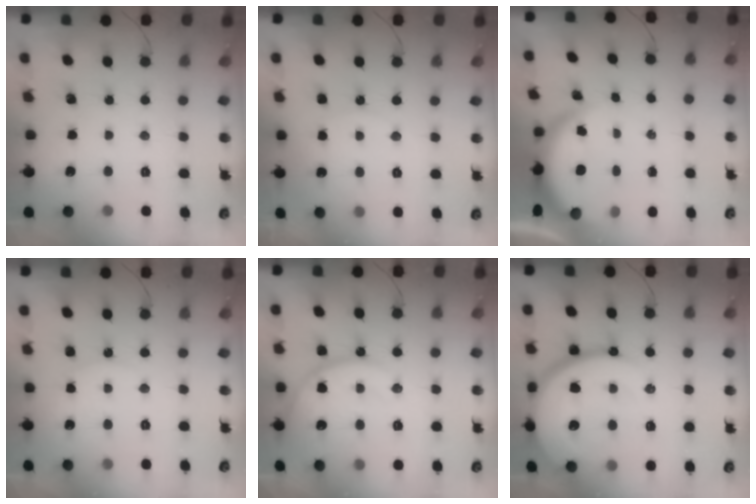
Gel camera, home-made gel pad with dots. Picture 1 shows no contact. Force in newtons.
{"total": 6.0, "press": 5.9, "slide": 0.6}
{"total": 3.9, "press": 3.8, "slide": 0.2}
{"total": 6.4, "press": 6.4, "slide": 0.6}
{"total": 14.3, "press": 14.2, "slide": 1.6}
{"total": 21.6, "press": 21.4, "slide": 2.9}